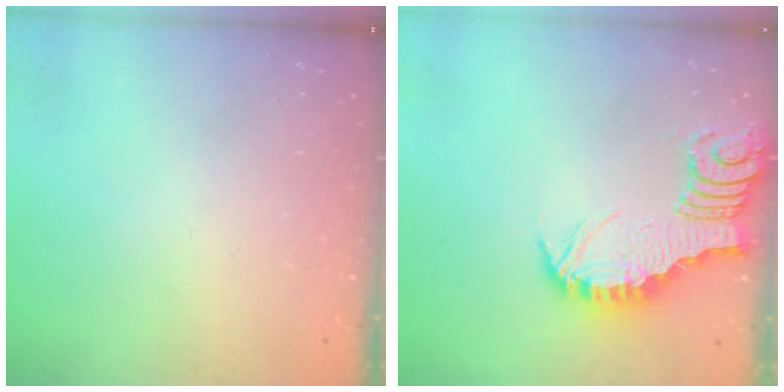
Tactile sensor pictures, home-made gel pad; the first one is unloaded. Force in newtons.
{"total": 2.9, "press": 2.9, "slide": 0.3}